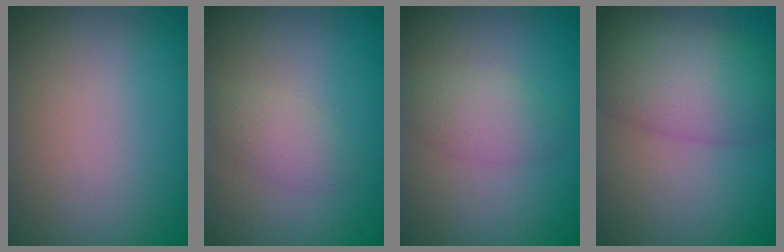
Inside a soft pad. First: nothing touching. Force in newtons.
{"total": 1.7, "press": 1.7, "slide": 0.0}
{"total": 2.2, "press": 2.2, "slide": 0.1}
{"total": 6.3, "press": 6.3, "slide": 0.2}